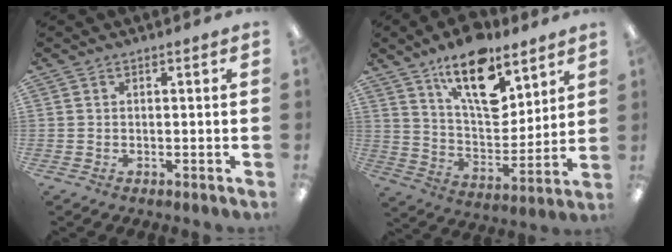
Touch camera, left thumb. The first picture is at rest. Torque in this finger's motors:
{"motor_torque": [0.78, 0.45, 1.50, -1.27, 0.17]}